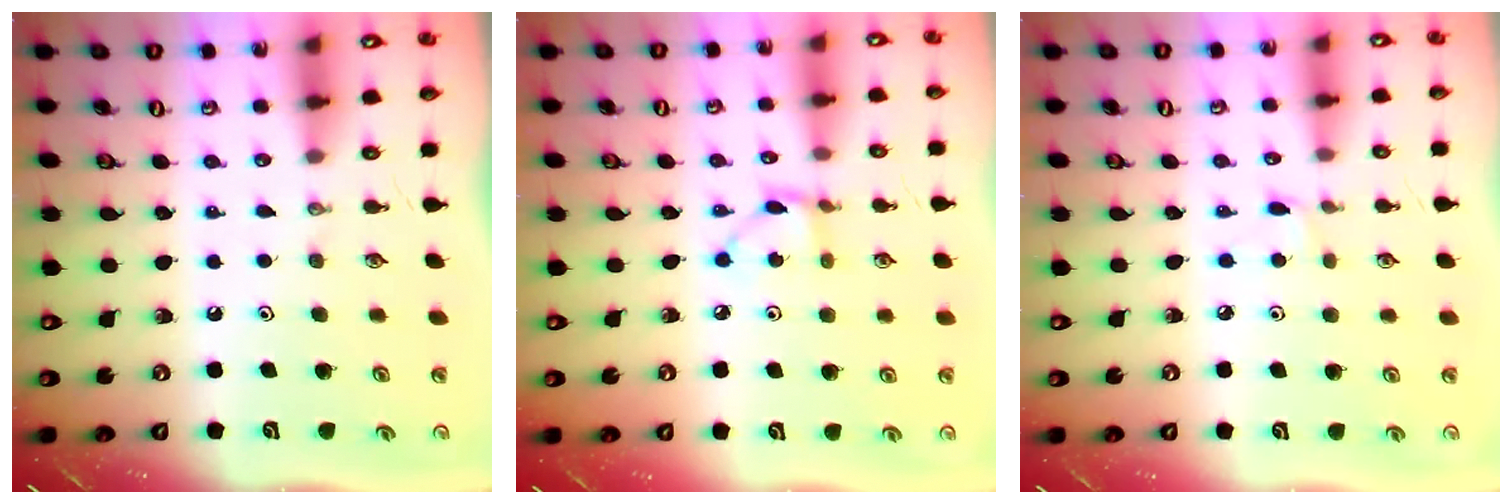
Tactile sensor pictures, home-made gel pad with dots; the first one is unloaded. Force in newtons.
{"total": 3.6, "press": 3.6, "slide": 0.1}
{"total": 2.8, "press": 2.7, "slide": 0.5}